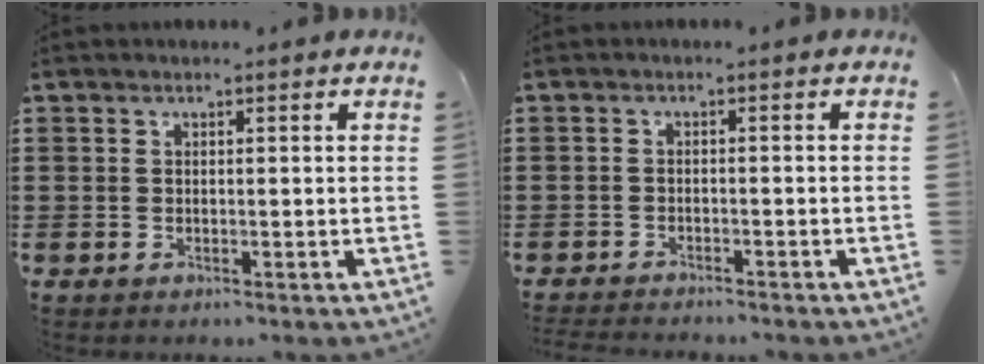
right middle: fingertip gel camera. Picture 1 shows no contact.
{"total": 1.9, "force": [-1.9, -0.1, 0.0], "torque": [-0.006, -0.004, -0.040]}